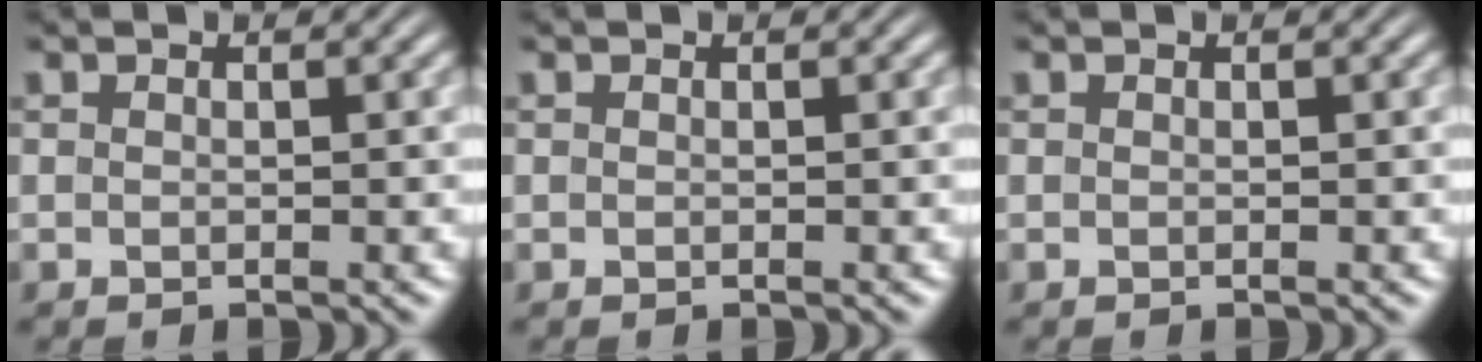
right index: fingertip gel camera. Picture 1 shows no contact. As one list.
[{"total": 0.0}, {"total": 0.0}]